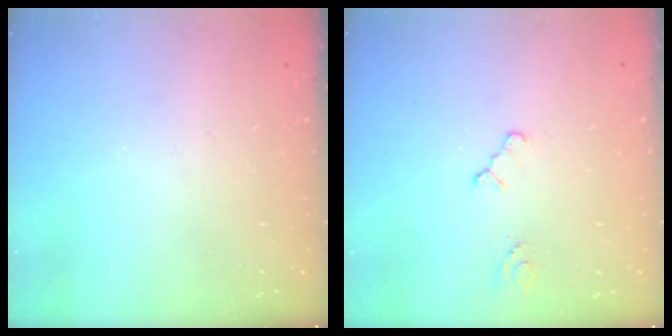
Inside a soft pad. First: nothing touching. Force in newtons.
{"total": 2.0, "press": 2.0, "slide": 0.4}